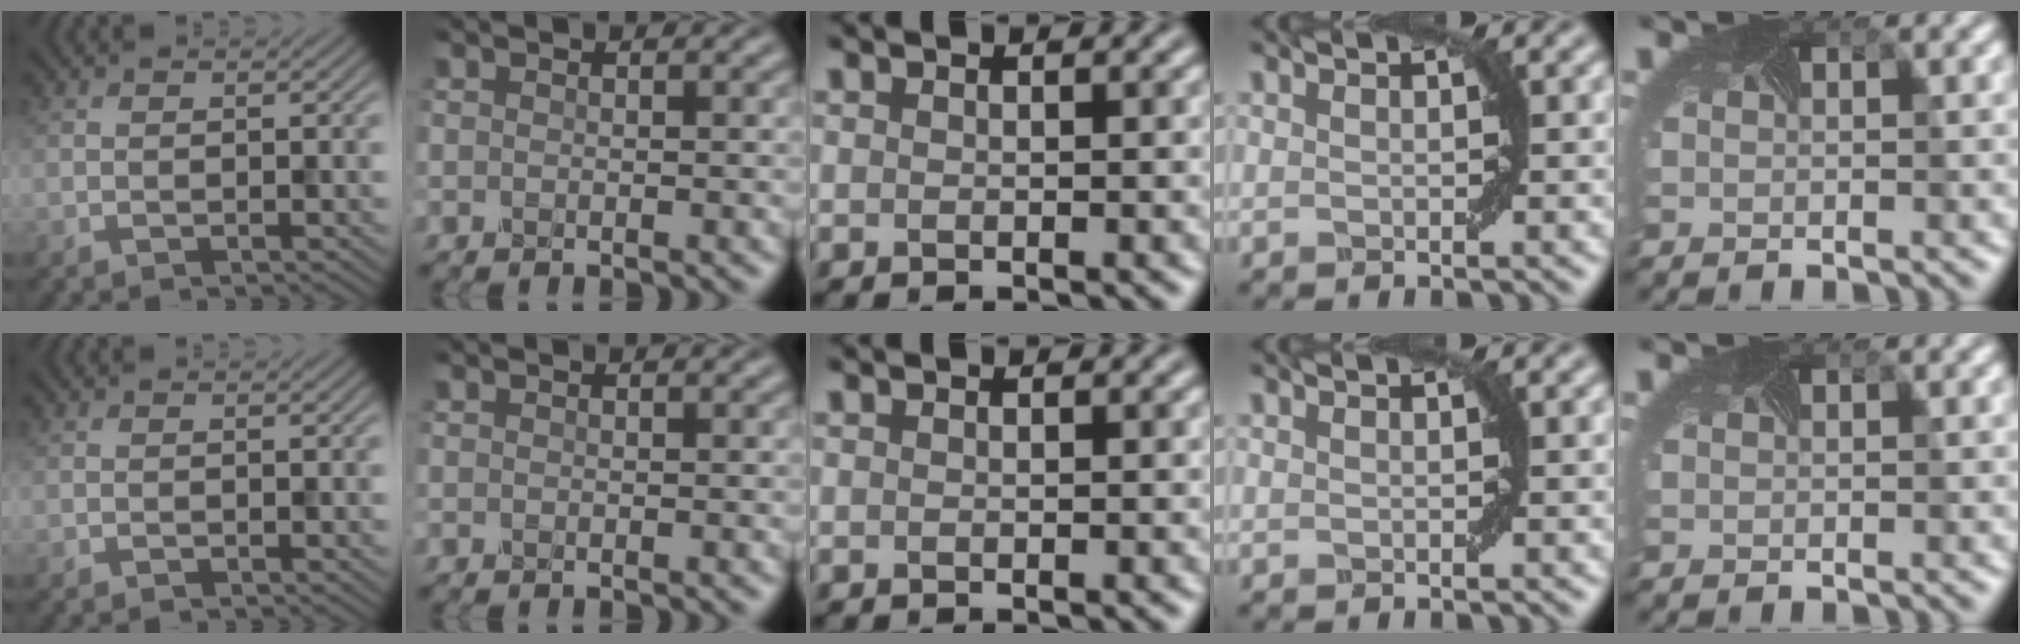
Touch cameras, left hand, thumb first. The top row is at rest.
{}